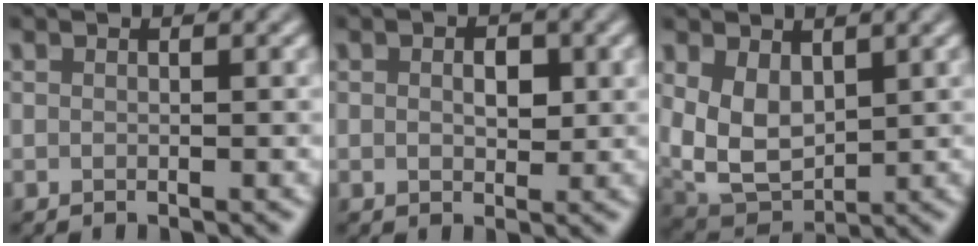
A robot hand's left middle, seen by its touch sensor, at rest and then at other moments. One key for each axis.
{"total": 2.1, "fx": 0.4, "fy": 1.4, "fz": 1.6, "tx": -0.025, "ty": -0.001, "tz": 0.006}
{"total": 5.4, "fx": 1.2, "fy": 3.5, "fz": 3.9, "tx": -0.092, "ty": -0.007, "tz": 0.030}